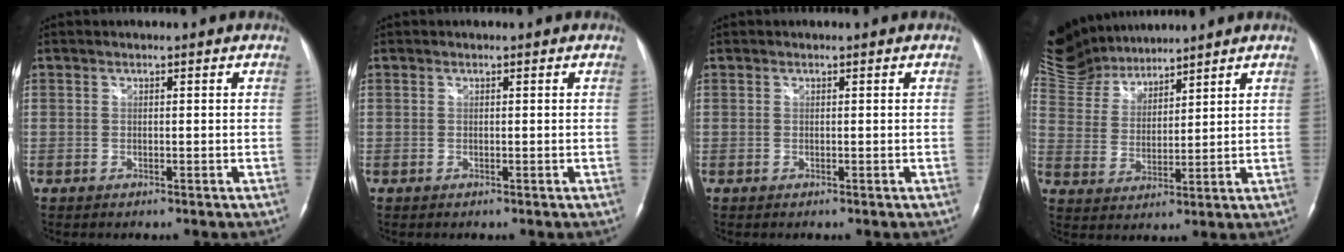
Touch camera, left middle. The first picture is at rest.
{"total": 0.0}
{"total": 0.0}
{"total": 11.9, "force": [11.4, 3.0, 1.7], "torque": [-0.047, 0.019, 0.235]}